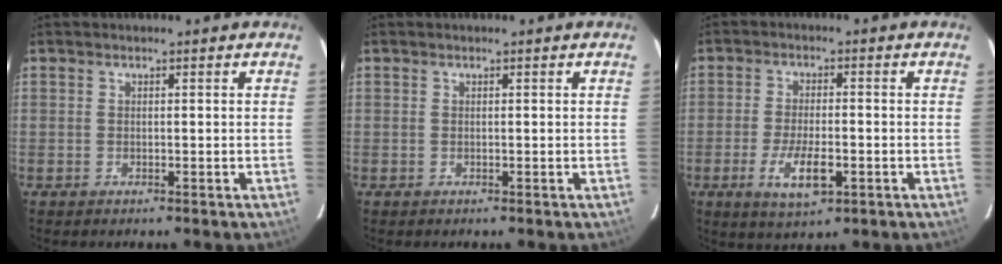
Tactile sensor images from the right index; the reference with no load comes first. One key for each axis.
{"total": 0.0}
{"total": 7.7, "fx": -3.0, "fy": 2.6, "fz": 6.6, "tx": -0.136, "ty": -0.016, "tz": -0.052}